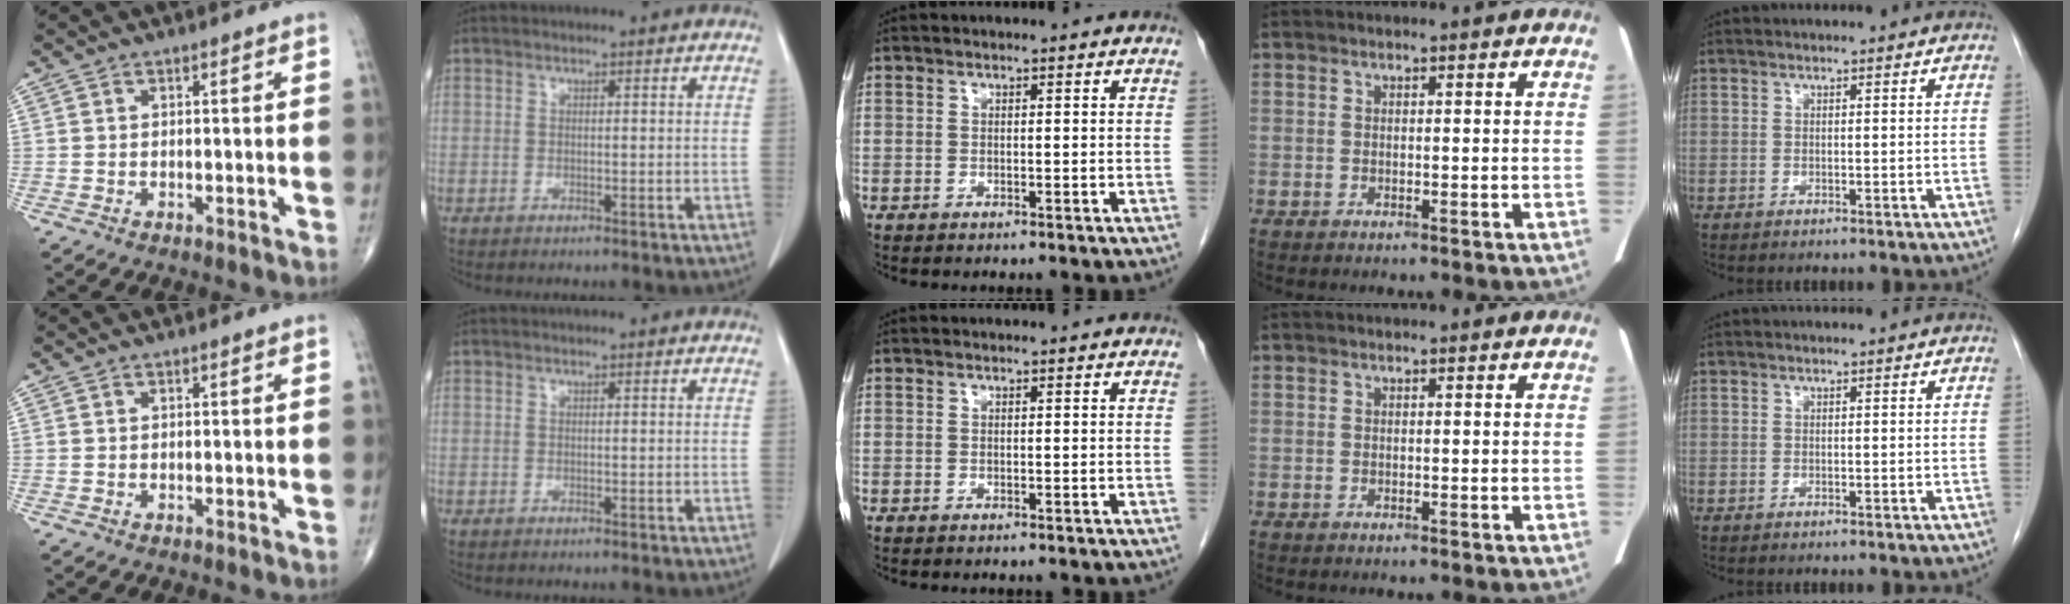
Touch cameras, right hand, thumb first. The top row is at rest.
{}